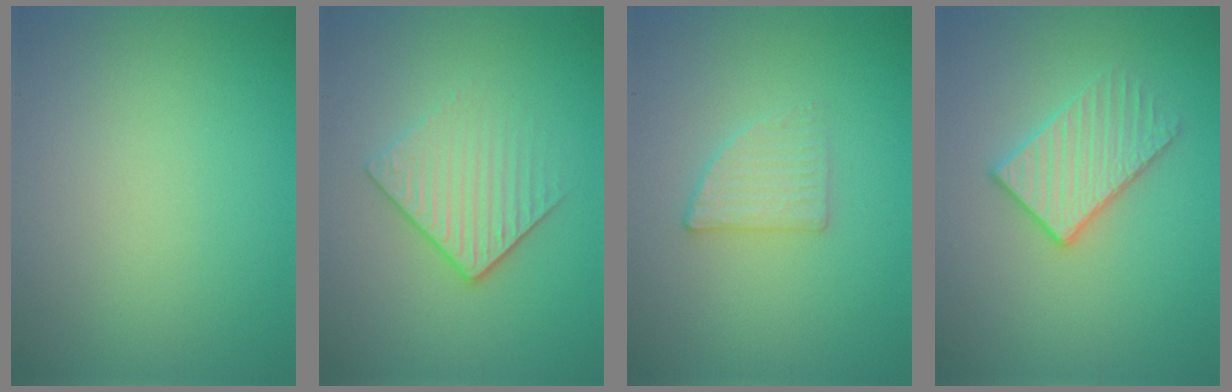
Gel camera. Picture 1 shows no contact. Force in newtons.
{"total": 4.1, "press": 2.7, "slide": 3.2}
{"total": 2.3, "press": 2.2, "slide": 0.5}
{"total": 3.0, "press": 2.9, "slide": 0.8}